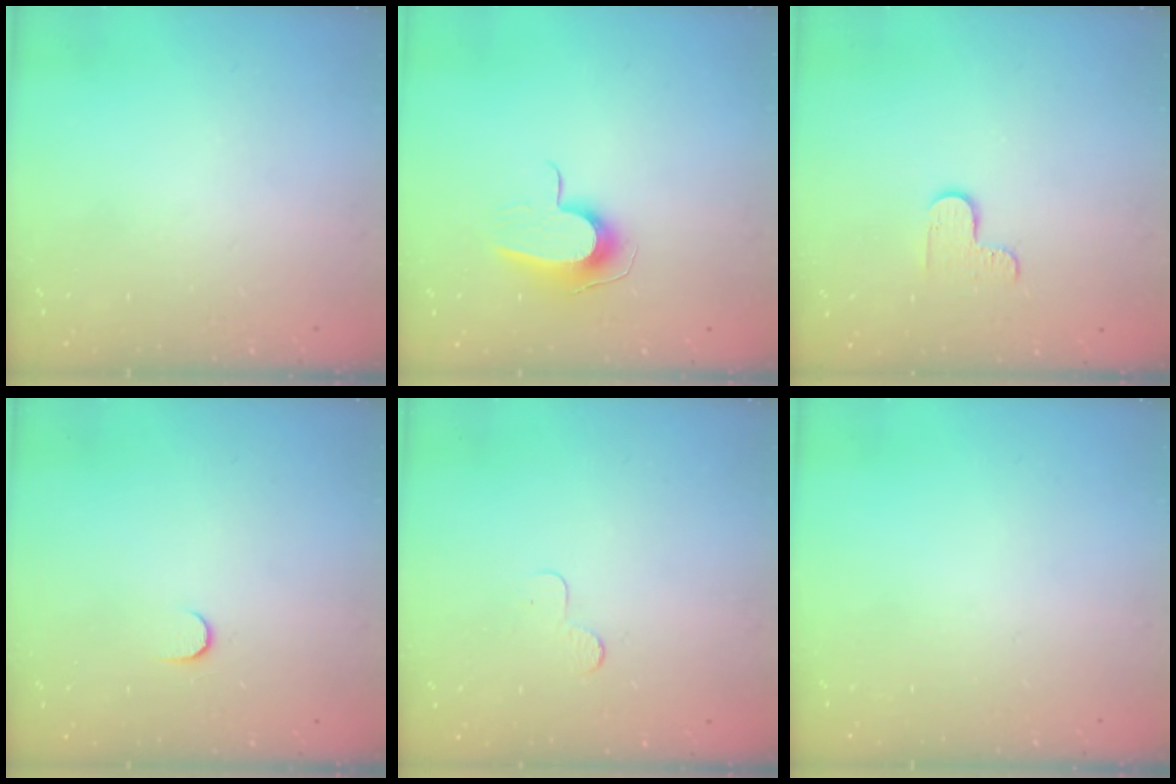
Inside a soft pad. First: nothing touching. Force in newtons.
{"total": 9.2, "press": 9.2, "slide": 0.5}
{"total": 5.4, "press": 5.4, "slide": 0.5}
{"total": 3.4, "press": 3.4, "slide": 0.4}
{"total": 2.3, "press": 2.3, "slide": 0.2}
{"total": 0.0}